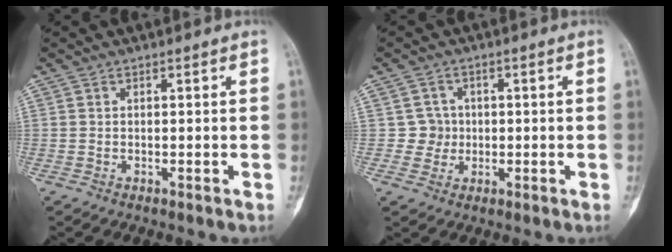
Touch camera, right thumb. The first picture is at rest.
{"total": 3.5, "force": [0.1, 3.5, 0.0], "torque": [0.027, 0.009, -0.004]}